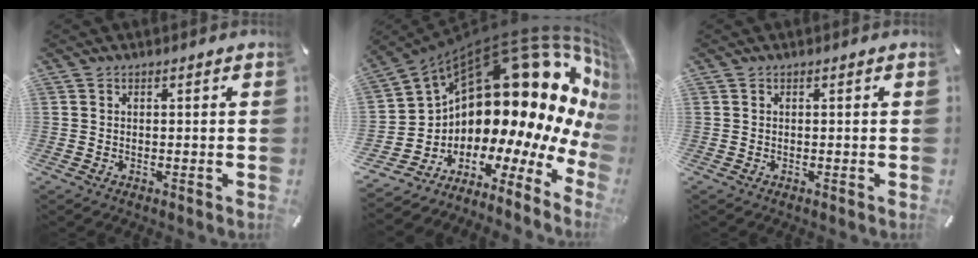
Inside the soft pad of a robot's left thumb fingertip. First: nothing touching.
{"total": 24.1, "force": [9.1, 13.5, 17.8], "torque": [-0.252, -0.142, 0.186]}
{"total": 0.0}